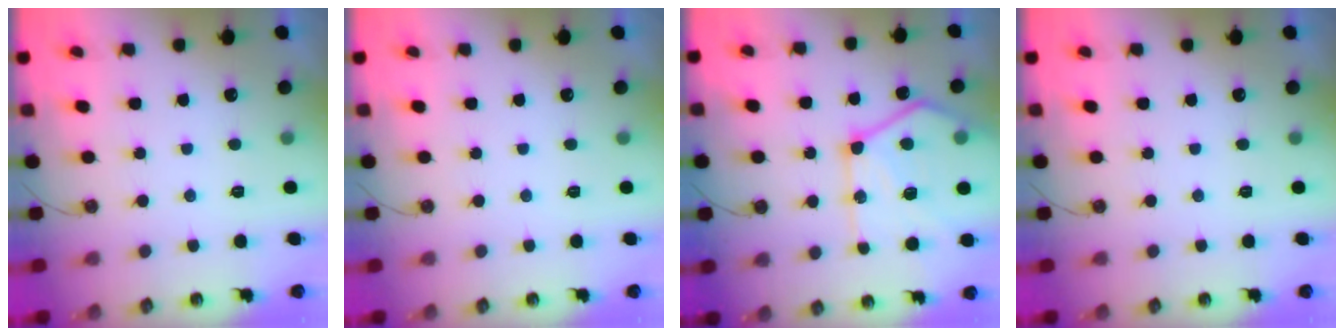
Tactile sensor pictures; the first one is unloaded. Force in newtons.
{"total": 0.0}
{"total": 22.1, "press": 21.9, "slide": 2.3}
{"total": 0.0}